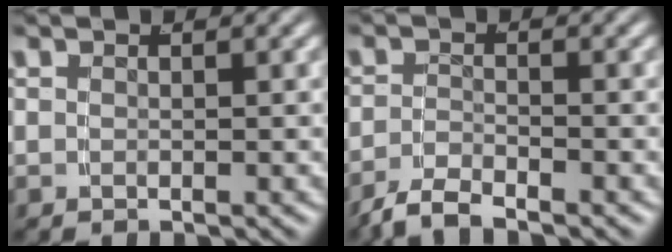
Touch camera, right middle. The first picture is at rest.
{"total": 2.9, "force": [-2.7, 0.2, 1.0], "torque": [-0.017, -0.005, -0.045]}